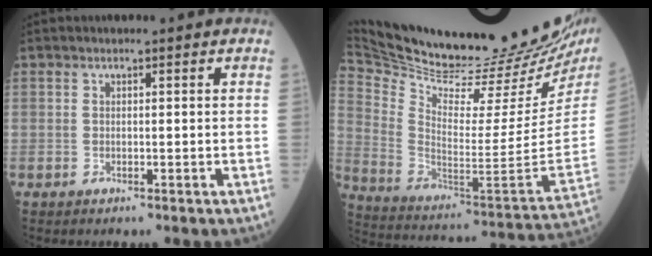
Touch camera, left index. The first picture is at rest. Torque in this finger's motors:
{"motor_torque": [0.75, -1.38, 0.09, 0.02]}